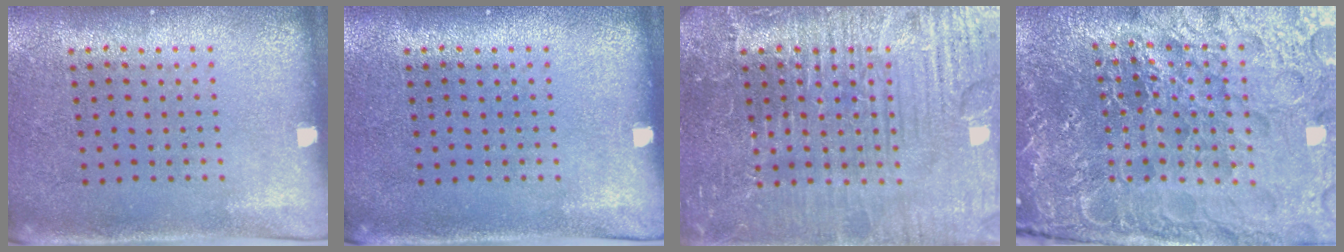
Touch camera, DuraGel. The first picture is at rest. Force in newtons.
{"total": 0.0}
{"total": 7.5, "press": 7.4, "slide": 0.9}
{"total": 5.9, "press": 5.4, "slide": 2.4}